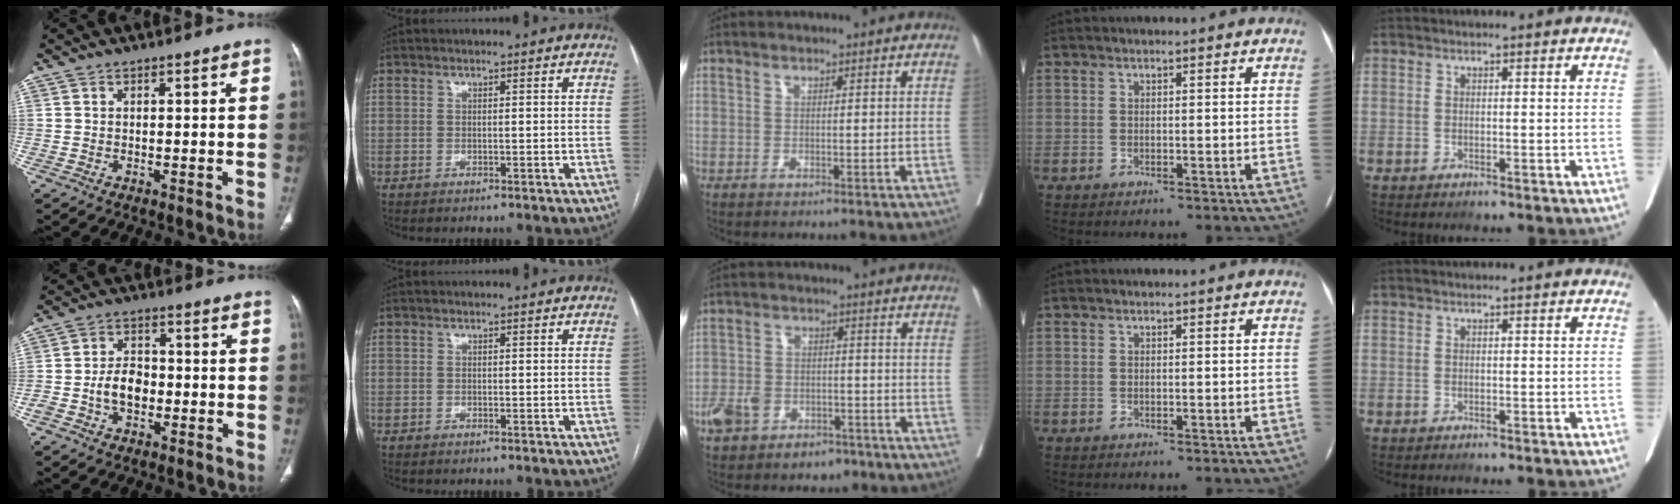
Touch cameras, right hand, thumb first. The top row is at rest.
{"thumb": {"total": 6.4, "force": [-1.6, 4.4, 4.3], "torque": [-0.068, 0.022, -0.034]}, "middle": {"total": 7.7, "force": [-4.3, 4.8, 4.1], "torque": [-0.080, 0.016, -0.064]}}